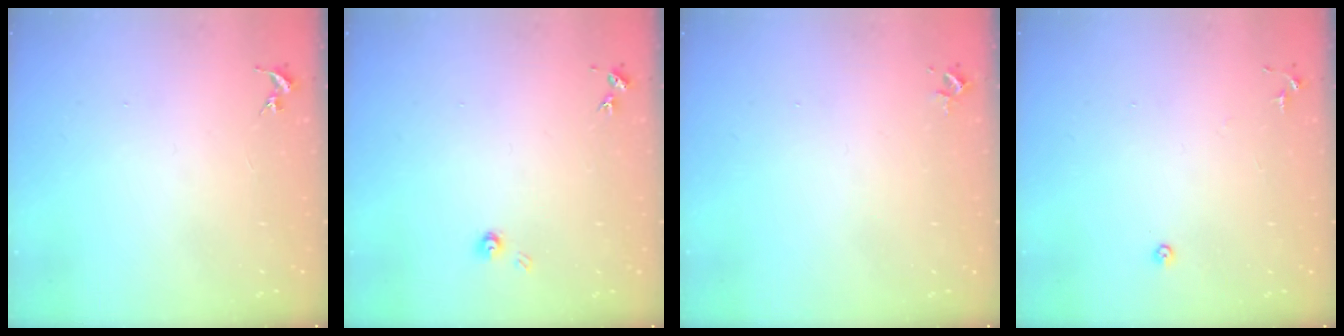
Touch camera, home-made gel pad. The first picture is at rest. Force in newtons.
{"total": 3.9, "press": 3.9, "slide": 0.5}
{"total": 2.4, "press": 2.4, "slide": 0.3}
{"total": 5.5, "press": 5.5, "slide": 0.5}